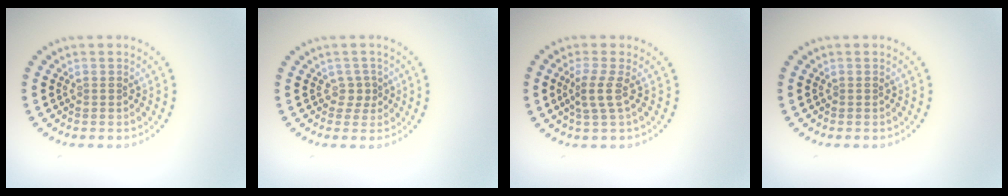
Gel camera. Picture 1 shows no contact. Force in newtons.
{"total": 1.2, "press": 1.0, "slide": 0.8}
{"total": 2.2, "press": 1.7, "slide": 1.3}
{"total": 0.0}